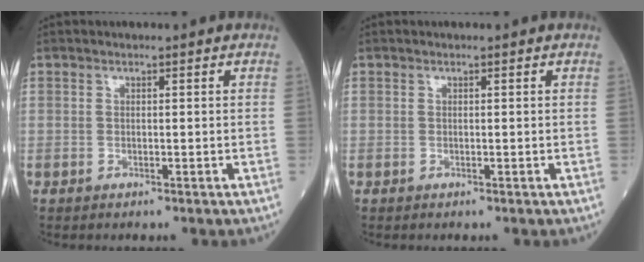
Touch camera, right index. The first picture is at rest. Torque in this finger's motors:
{"motor_torque": [-0.06, -0.01, 0.03, 0.01]}